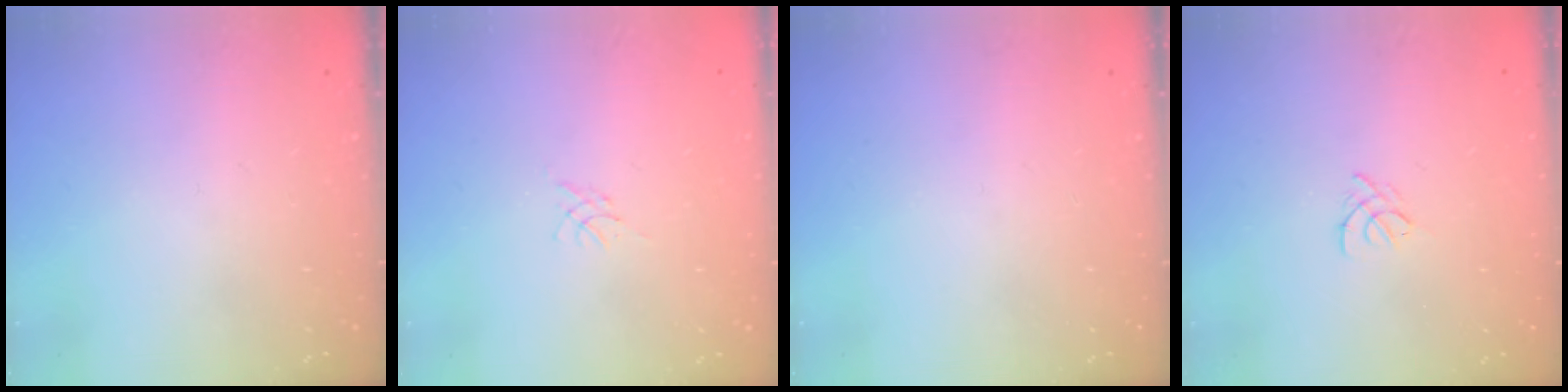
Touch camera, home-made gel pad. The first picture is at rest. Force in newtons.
{"total": 0.0}
{"total": 0.0}
{"total": 2.5, "press": 2.4, "slide": 0.6}